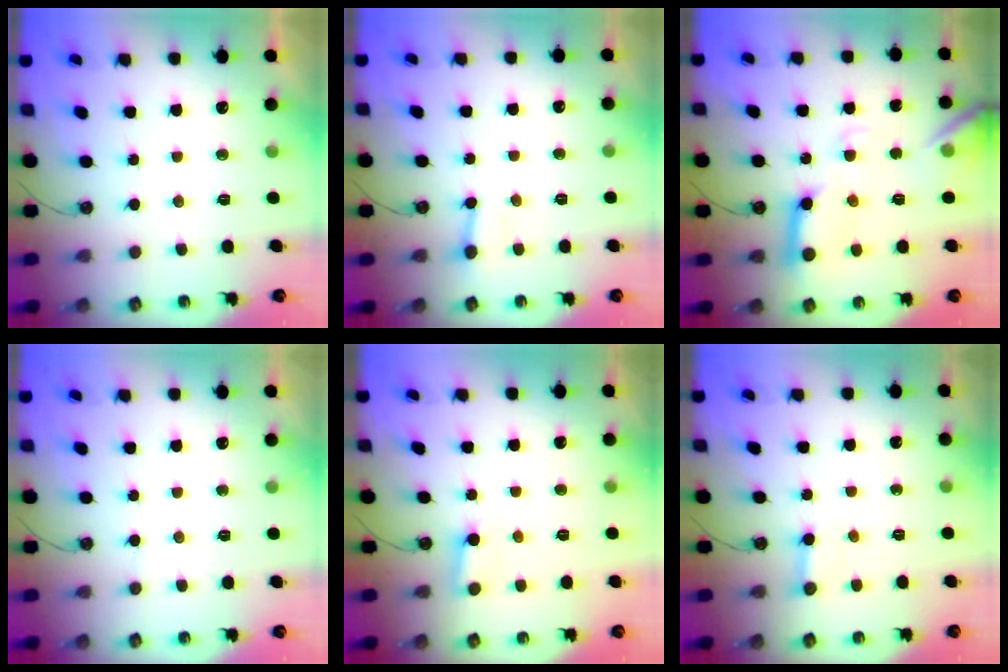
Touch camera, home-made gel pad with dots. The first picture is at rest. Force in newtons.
{"total": 3.0, "press": 2.9, "slide": 0.4}
{"total": 17.2, "press": 17.1, "slide": 2.1}
{"total": 2.5, "press": 2.5, "slide": 0.3}
{"total": 2.6, "press": 2.6, "slide": 0.4}
{"total": 3.0, "press": 3.0, "slide": 0.3}